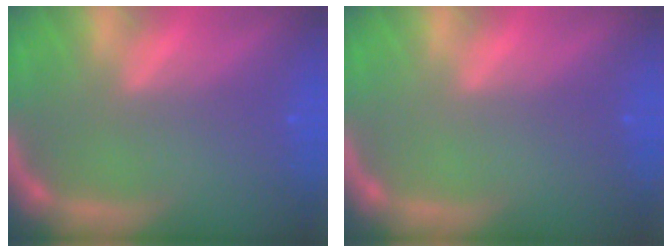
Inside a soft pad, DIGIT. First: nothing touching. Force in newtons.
{"total": 0.0}